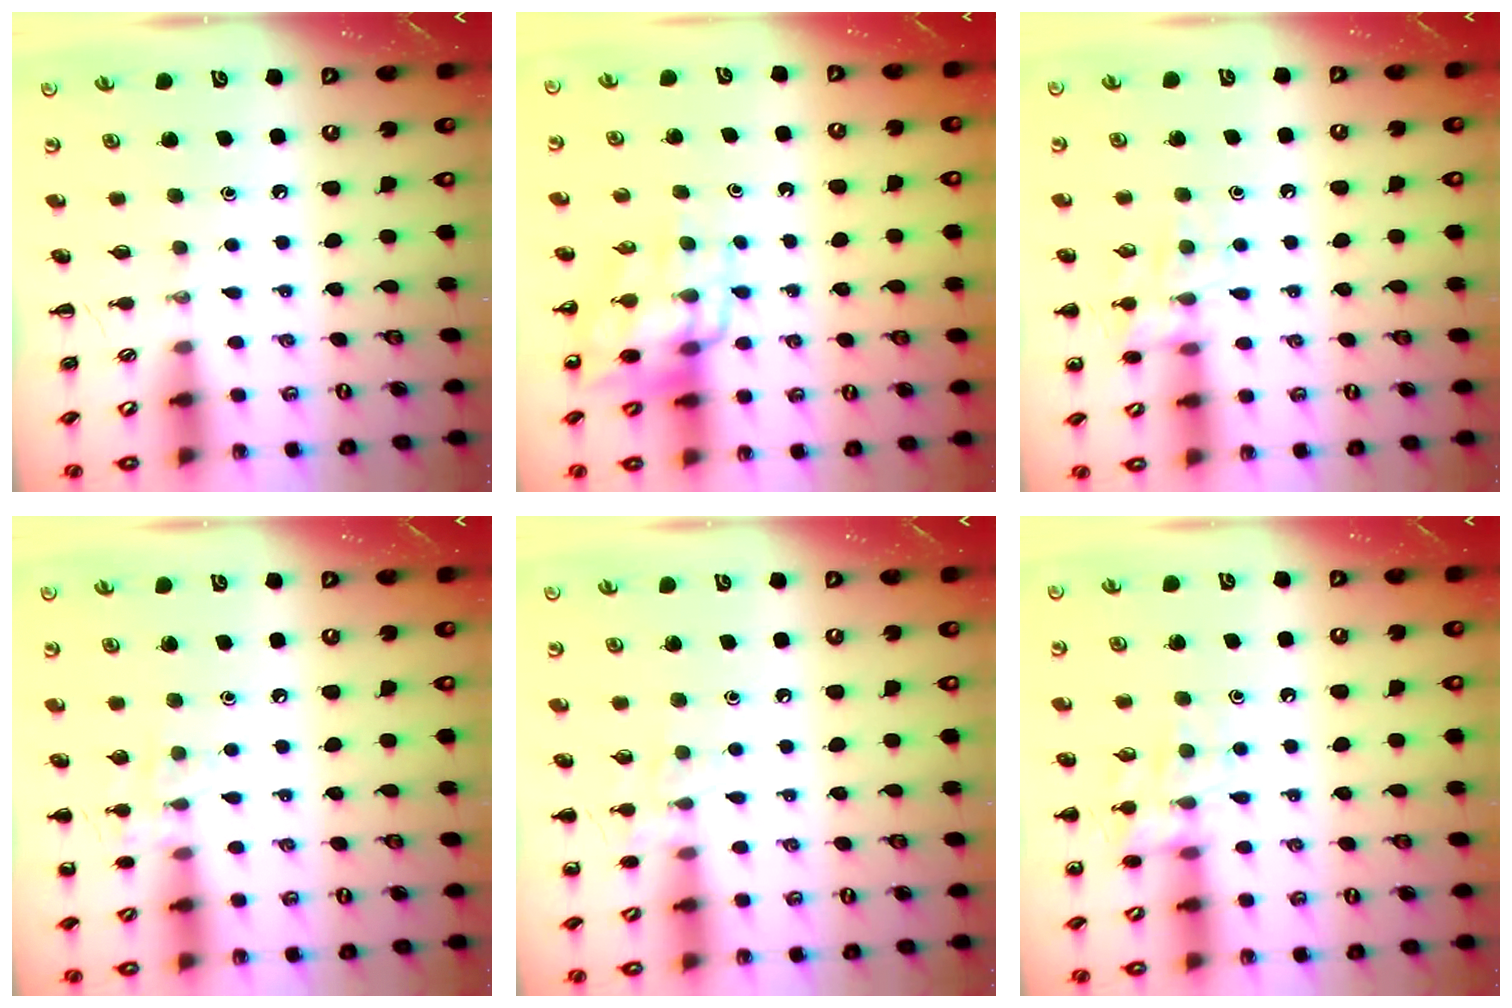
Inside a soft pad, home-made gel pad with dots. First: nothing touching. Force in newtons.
{"total": 11.6, "press": 11.2, "slide": 3.1}
{"total": 11.3, "press": 11.2, "slide": 1.6}
{"total": 7.7, "press": 7.4, "slide": 1.9}
{"total": 6.3, "press": 6.2, "slide": 1.2}
{"total": 11.9, "press": 11.8, "slide": 1.4}